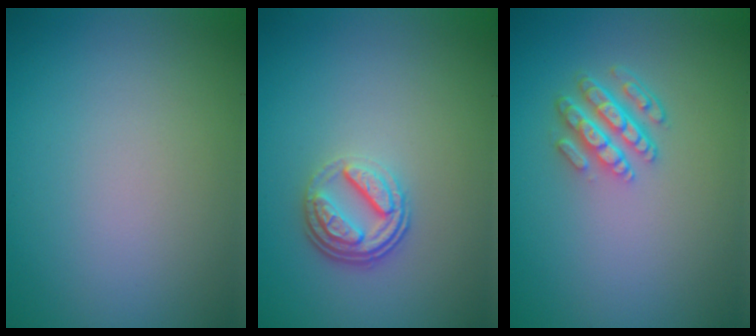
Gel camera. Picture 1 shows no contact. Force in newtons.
{"total": 3.5, "press": 2.6, "slide": 2.3}
{"total": 4.2, "press": 3.1, "slide": 2.9}